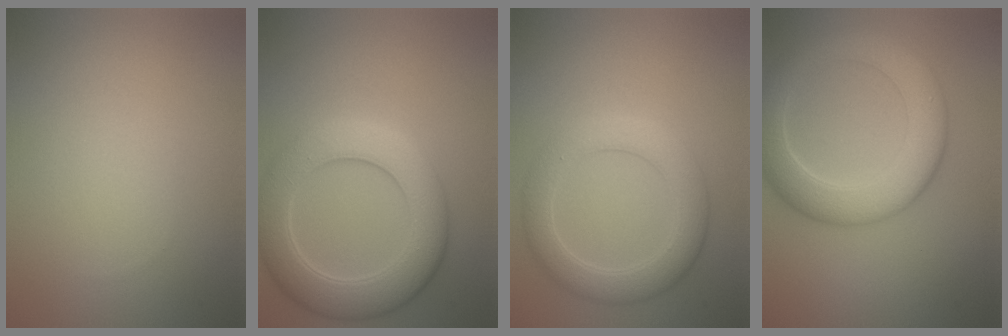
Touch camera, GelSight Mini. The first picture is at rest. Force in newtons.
{"total": 7.2, "press": 7.2, "slide": 0.5}
{"total": 4.7, "press": 4.7, "slide": 0.5}
{"total": 6.8, "press": 6.7, "slide": 0.3}